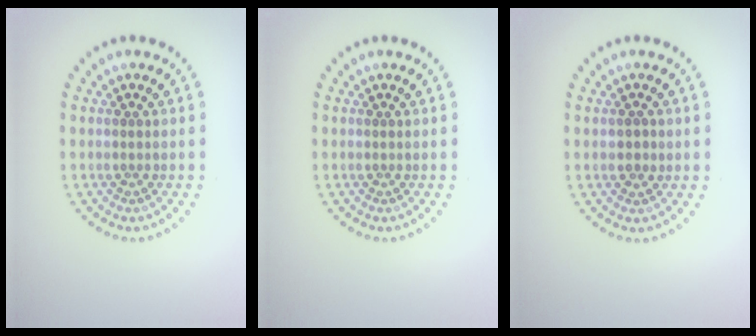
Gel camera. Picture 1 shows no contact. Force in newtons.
{"total": 0.0}
{"total": 0.7, "press": 0.7, "slide": 0.3}